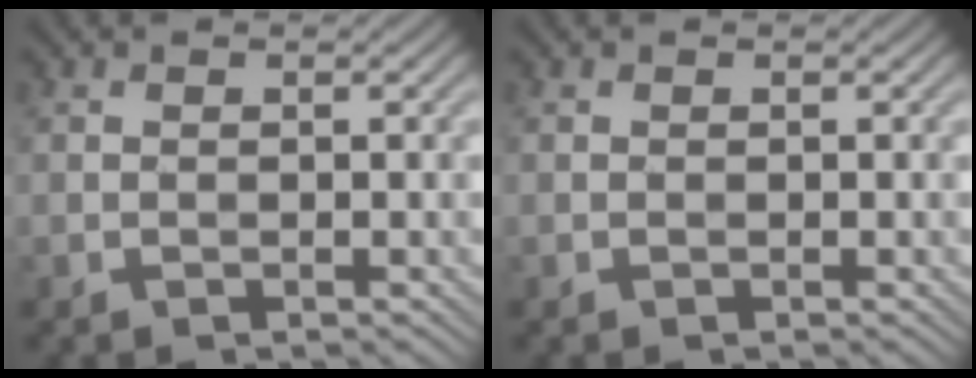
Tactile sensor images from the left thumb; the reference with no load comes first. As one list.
[{"total": 0.0}]